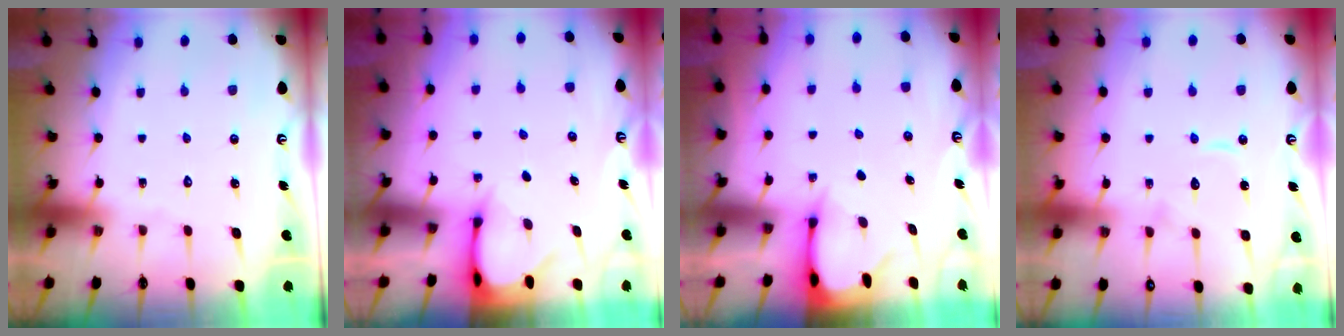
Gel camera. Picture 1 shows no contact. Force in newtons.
{"total": 3.0, "press": 3.0, "slide": 0.2}
{"total": 2.6, "press": 2.5, "slide": 0.4}
{"total": 8.5, "press": 8.5, "slide": 0.7}